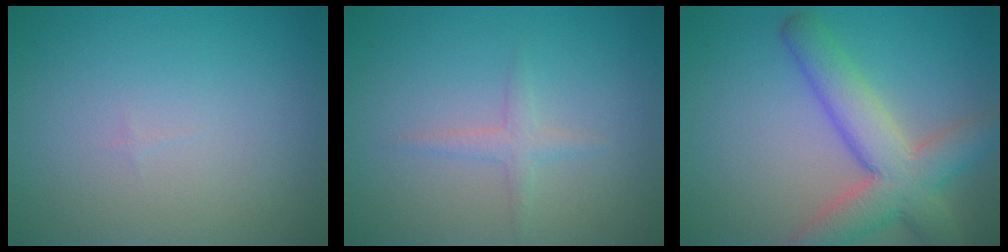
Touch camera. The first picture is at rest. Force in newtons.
{"total": 1.4, "press": 1.4, "slide": 0.0}
{"total": 6.9, "press": 6.9, "slide": 0.3}